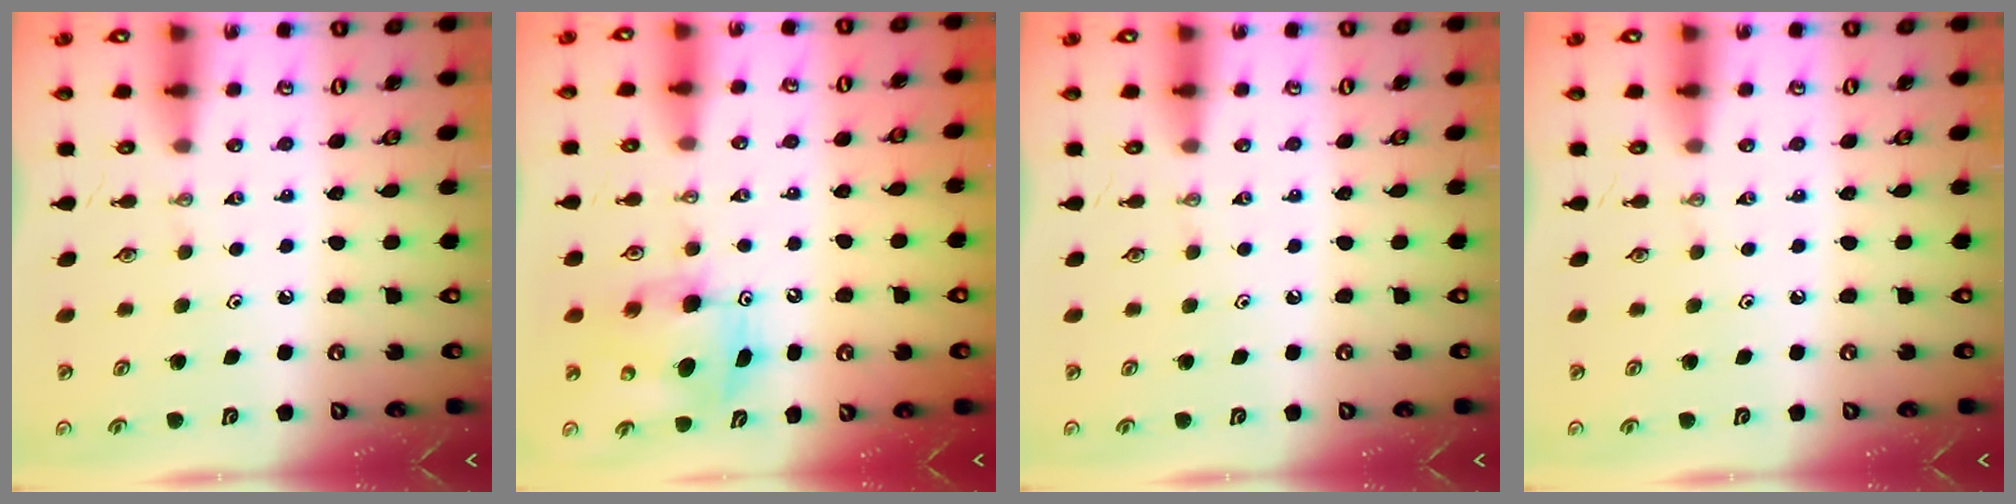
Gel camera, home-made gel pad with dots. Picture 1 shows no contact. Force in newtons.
{"total": 6.8, "press": 6.5, "slide": 1.9}
{"total": 0.0}
{"total": 0.0}